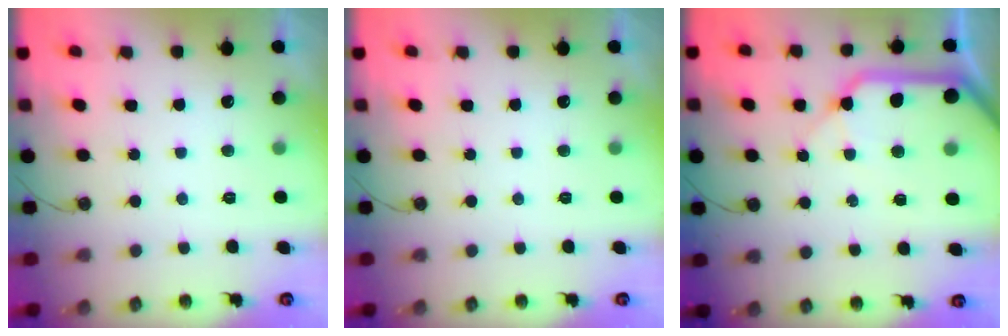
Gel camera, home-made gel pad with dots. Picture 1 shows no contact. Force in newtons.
{"total": 0.0}
{"total": 16.2, "press": 16.0, "slide": 2.3}